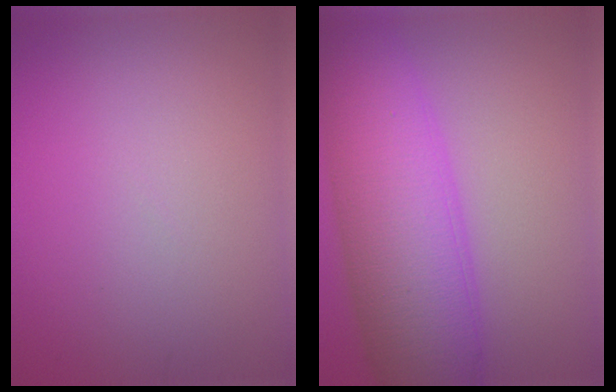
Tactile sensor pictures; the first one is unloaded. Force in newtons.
{"total": 11.7, "press": 11.7, "slide": 0.2}